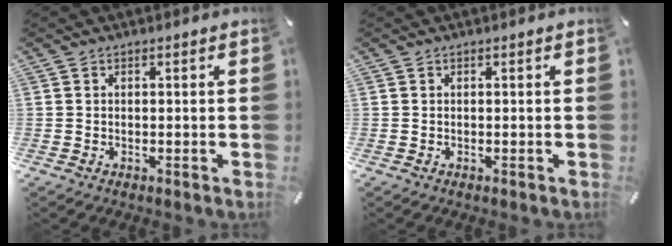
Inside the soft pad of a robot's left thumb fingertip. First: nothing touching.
{"total": 0.0}